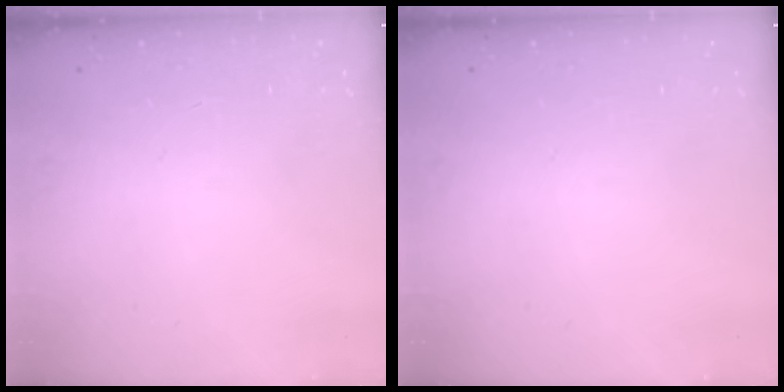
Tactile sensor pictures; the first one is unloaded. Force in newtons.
{"total": 0.0}